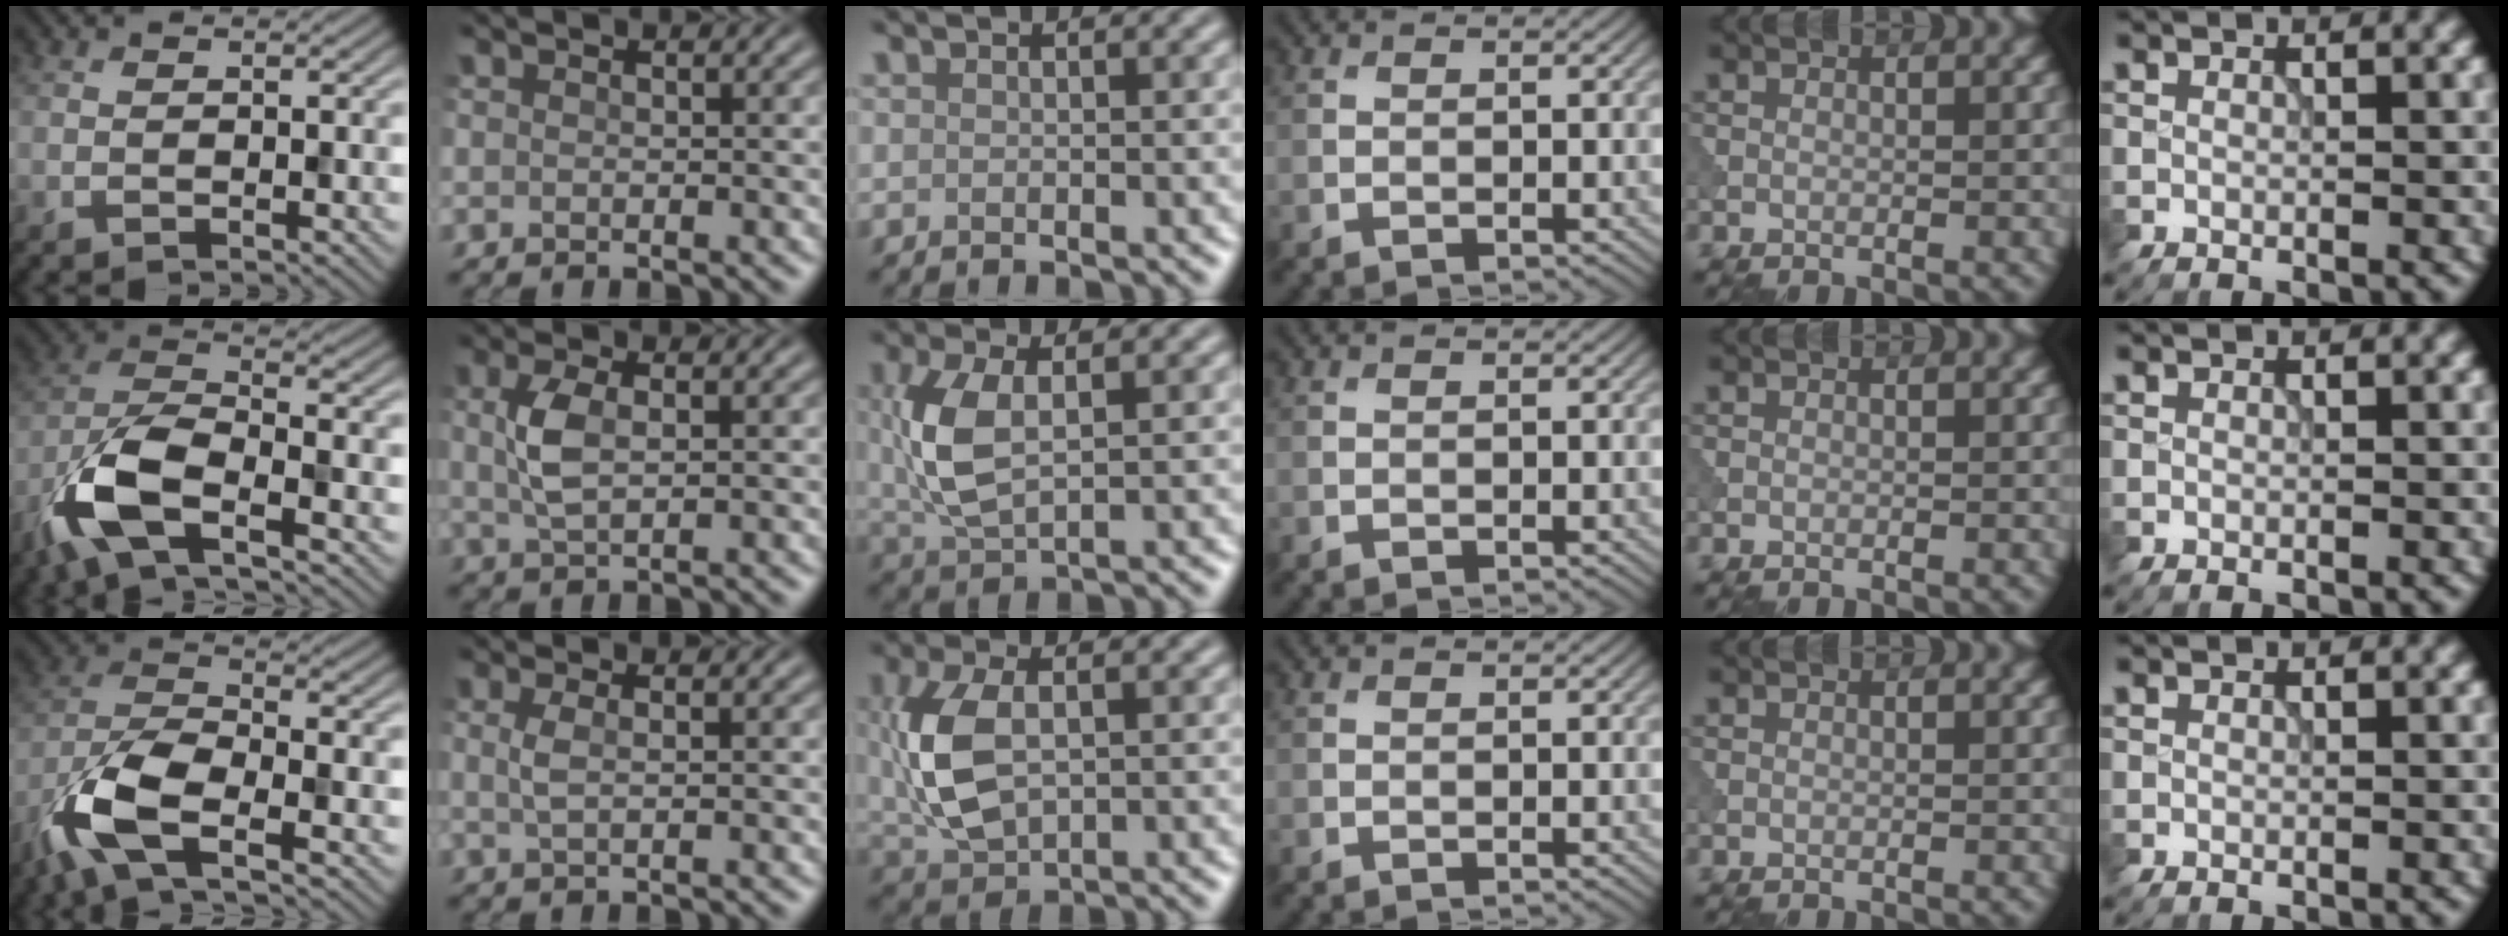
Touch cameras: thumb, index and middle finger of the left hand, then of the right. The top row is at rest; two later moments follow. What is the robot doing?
{"motion": "wipe", "object": "makeup brush"}